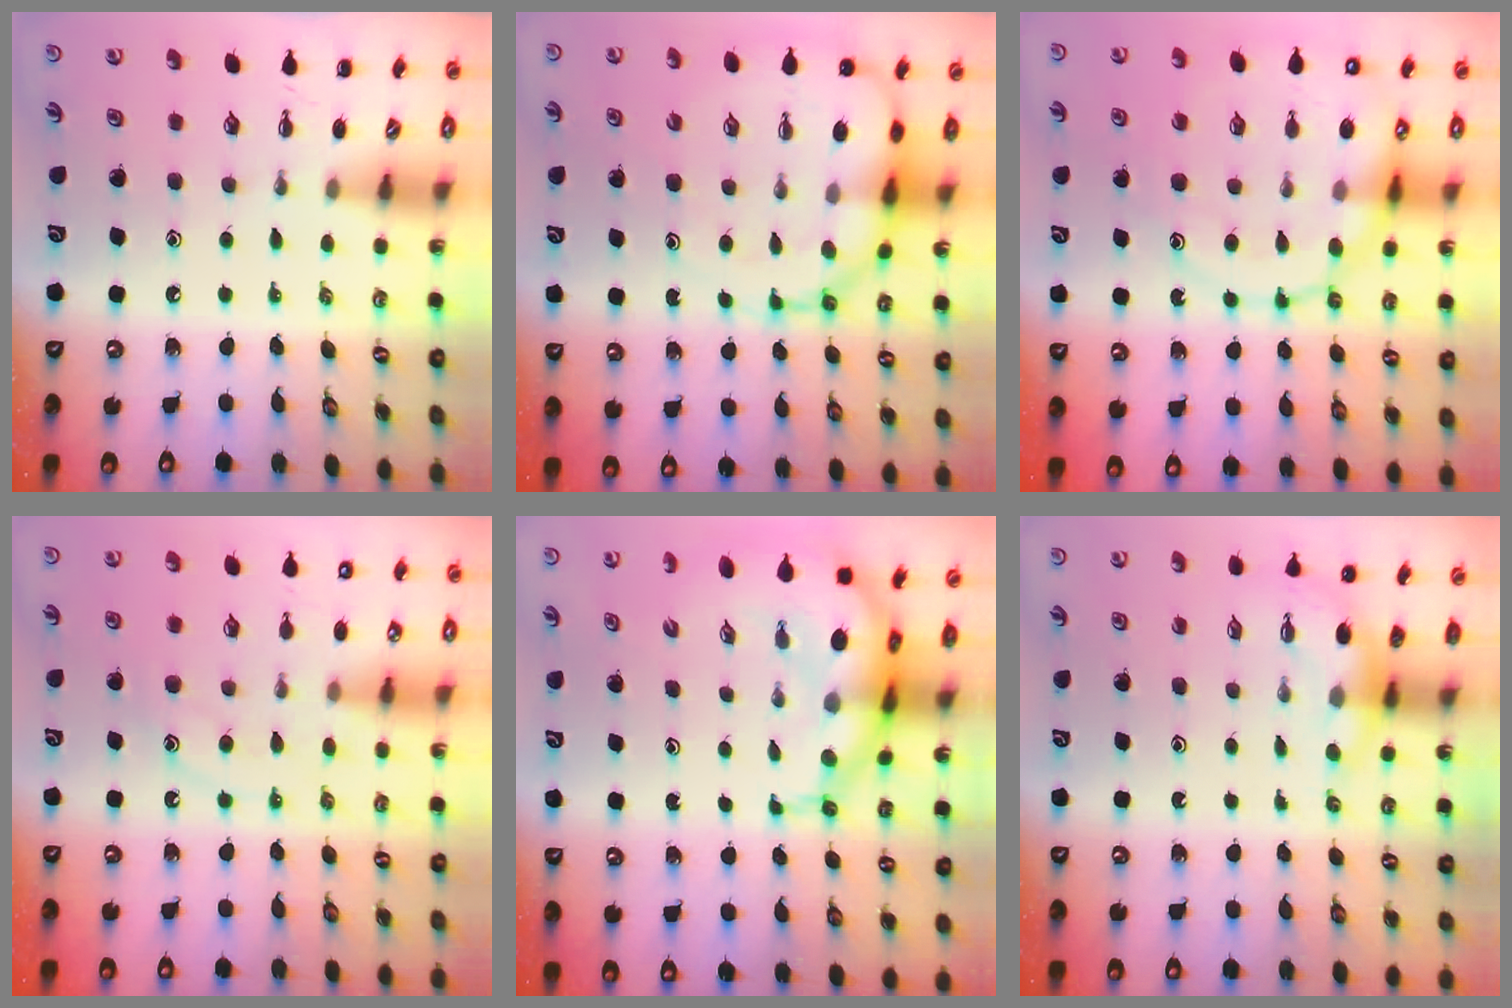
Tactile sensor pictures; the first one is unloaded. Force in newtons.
{"total": 14.1, "press": 13.5, "slide": 4.1}
{"total": 17.1, "press": 16.9, "slide": 2.5}
{"total": 11.1, "press": 11.1, "slide": 1.0}
{"total": 10.7, "press": 10.3, "slide": 2.9}
{"total": 4.2, "press": 4.1, "slide": 0.8}